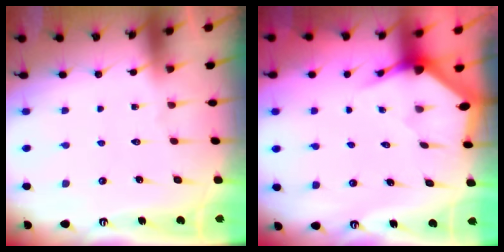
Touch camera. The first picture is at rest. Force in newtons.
{"total": 2.9, "press": 2.9, "slide": 0.2}